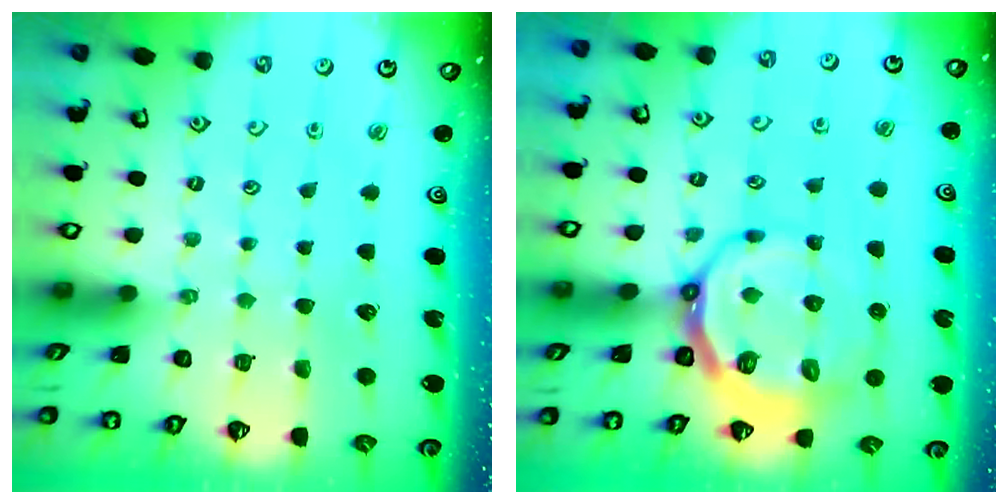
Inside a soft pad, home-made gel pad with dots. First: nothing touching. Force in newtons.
{"total": 13.5, "press": 13.0, "slide": 3.7}